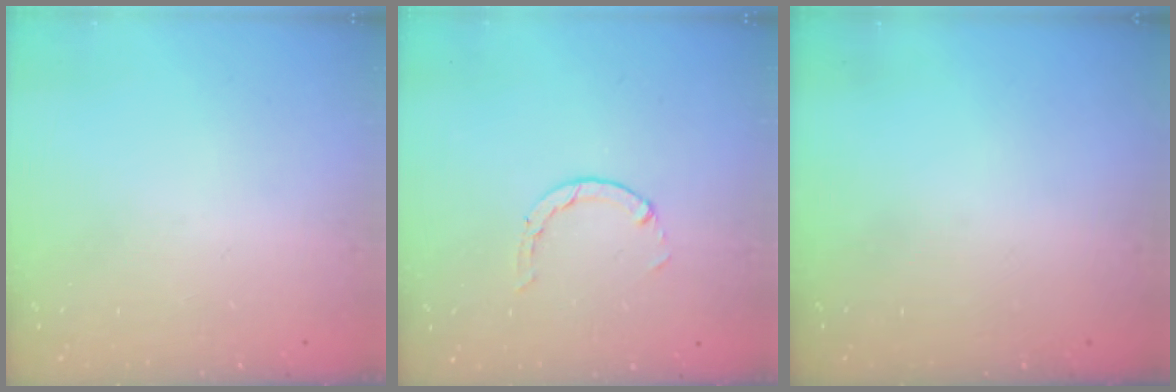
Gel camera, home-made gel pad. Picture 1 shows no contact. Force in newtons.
{"total": 0.6, "press": 0.6, "slide": 0.2}
{"total": 0.0}